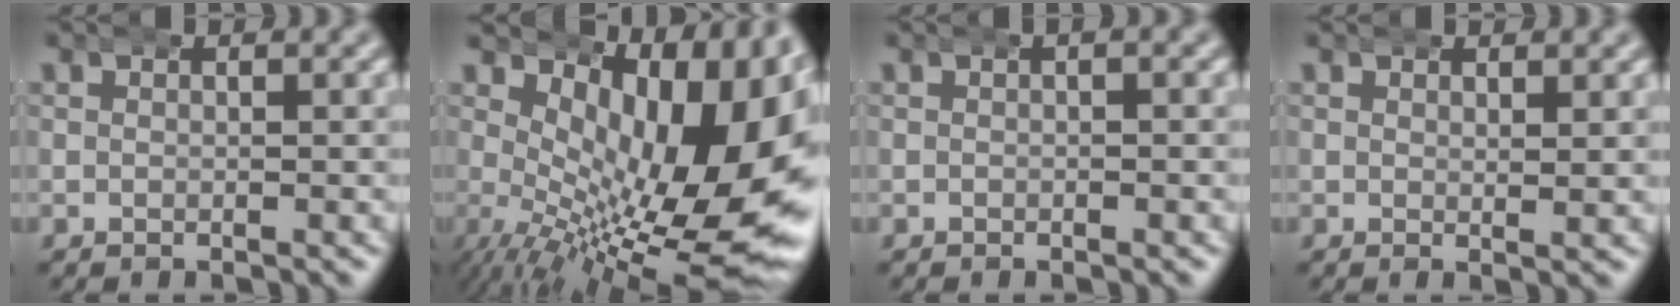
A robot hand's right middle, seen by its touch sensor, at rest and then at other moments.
{"total": 14.2, "force": [0.0, 6.9, 12.4], "torque": [-0.159, -0.028, 0.014]}
{"total": 0.0}
{"total": 1.0, "force": [0.9, -0.1, 0.4], "torque": [-0.007, -0.011, 0.015]}